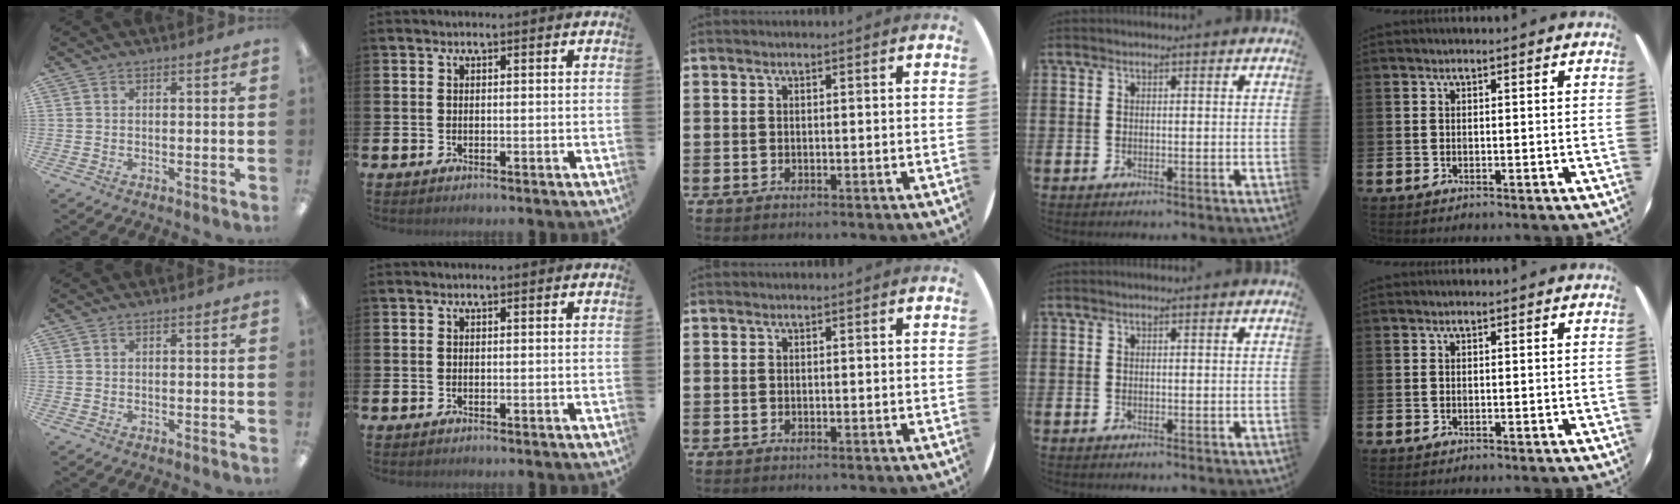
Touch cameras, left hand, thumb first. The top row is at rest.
{}